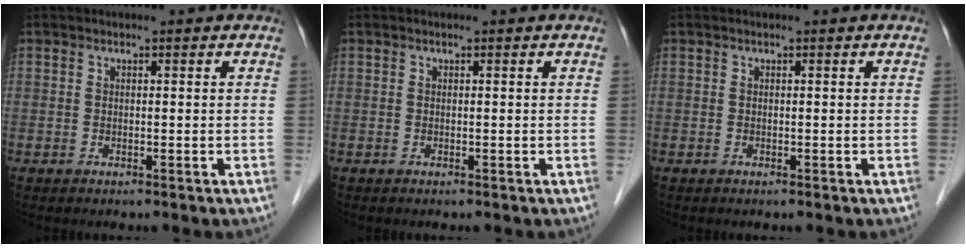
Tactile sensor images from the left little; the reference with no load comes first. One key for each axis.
{"total": 0.0}
{"total": 0.0}